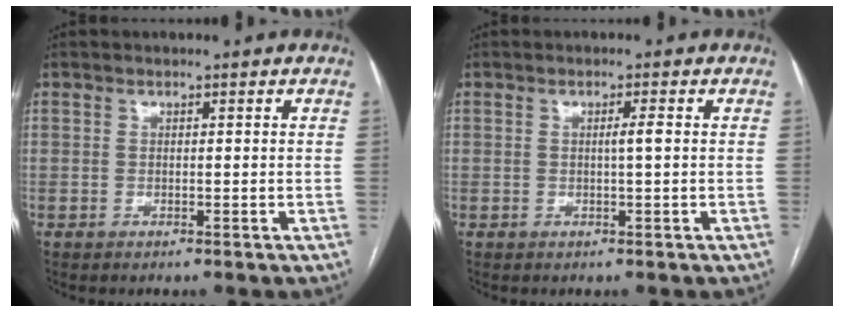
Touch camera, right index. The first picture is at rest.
{"total": 1.4, "force": [0.1, -0.2, 1.4], "torque": [-0.025, 0.001, 0.001]}